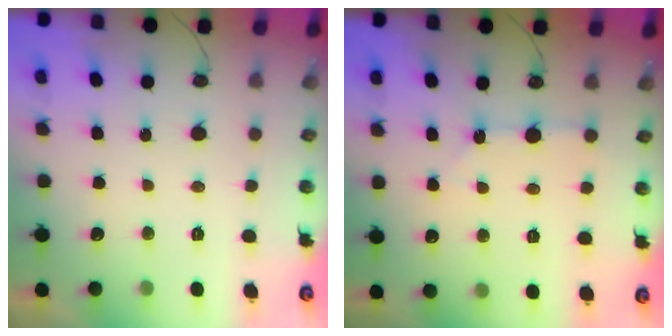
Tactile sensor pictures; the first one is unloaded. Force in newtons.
{"total": 1.8, "press": 1.7, "slide": 0.3}